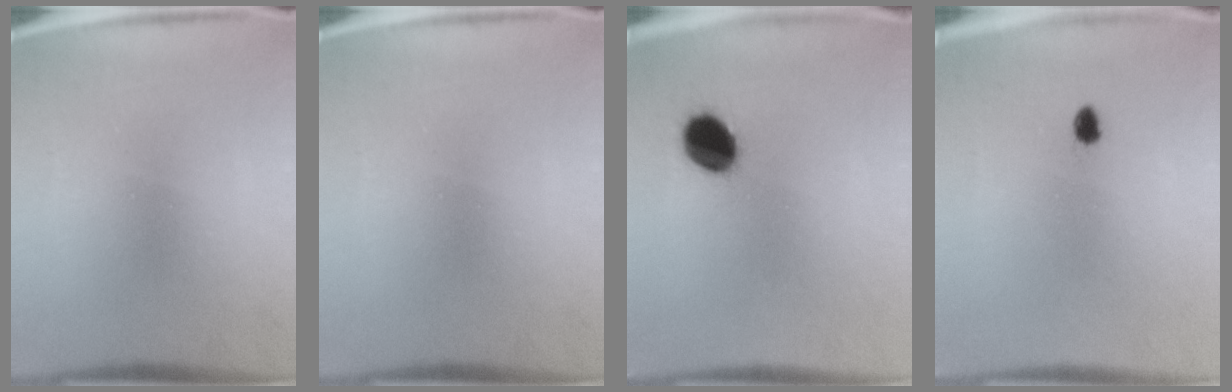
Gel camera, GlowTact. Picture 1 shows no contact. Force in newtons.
{"total": 0.0}
{"total": 9.1}
{"total": 1.4}